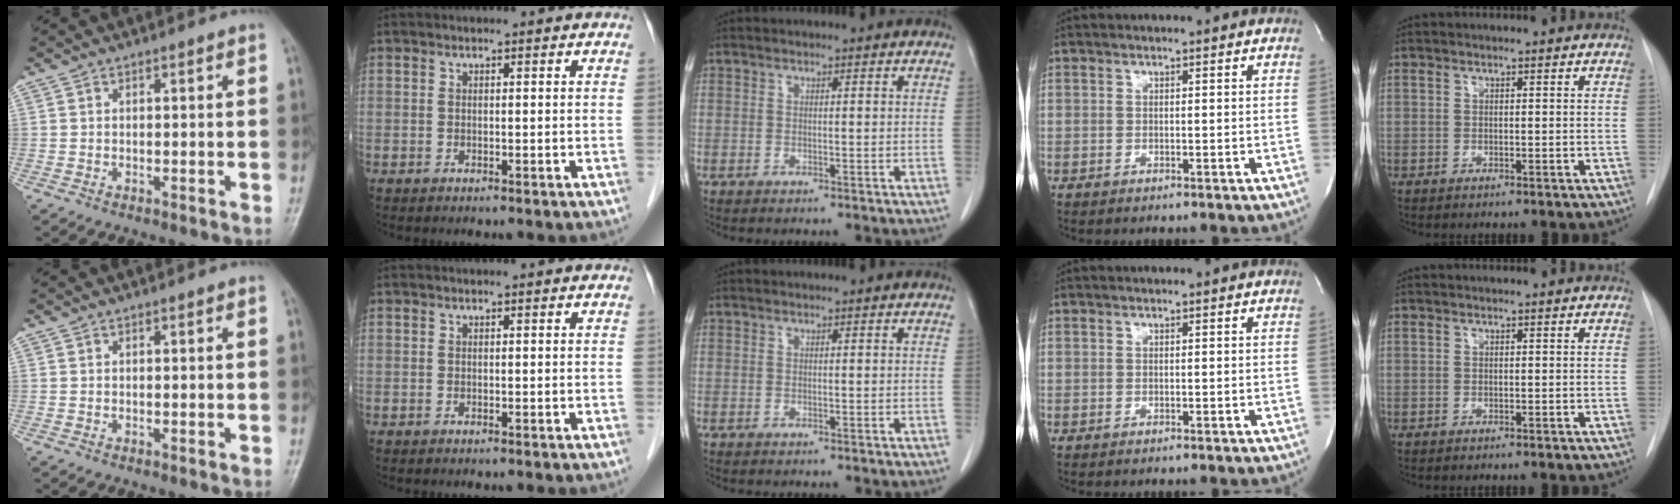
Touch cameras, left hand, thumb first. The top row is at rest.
{}